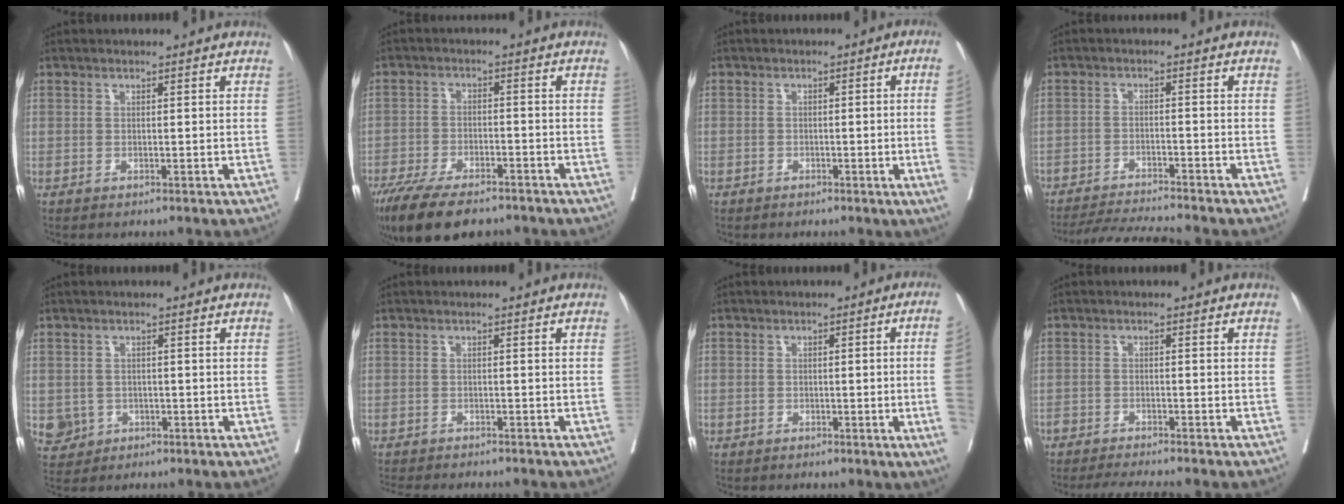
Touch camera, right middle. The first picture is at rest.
{"total": 13.5, "force": [-10.4, 4.3, 7.4], "torque": [-0.142, -0.021, -0.167]}
{"total": 4.9, "force": [-1.0, -1.1, 4.7], "torque": [-0.055, -0.002, -0.015]}
{"total": 8.8, "force": [-8.4, -0.6, 2.6], "torque": [-0.032, -0.009, -0.141]}
{"total": 3.9, "force": [-1.2, 3.7, 0.6], "torque": [-0.006, 0.005, -0.015]}
{"total": 9.2, "force": [-8.4, 1.6, 3.5], "torque": [-0.047, -0.012, -0.111]}
{"total": 6.3, "force": [-1.1, -1.2, 6.1], "torque": [-0.065, -0.004, -0.019]}
{"total": 6.4, "force": [-5.9, -0.1, 2.5], "torque": [-0.026, -0.013, -0.094]}